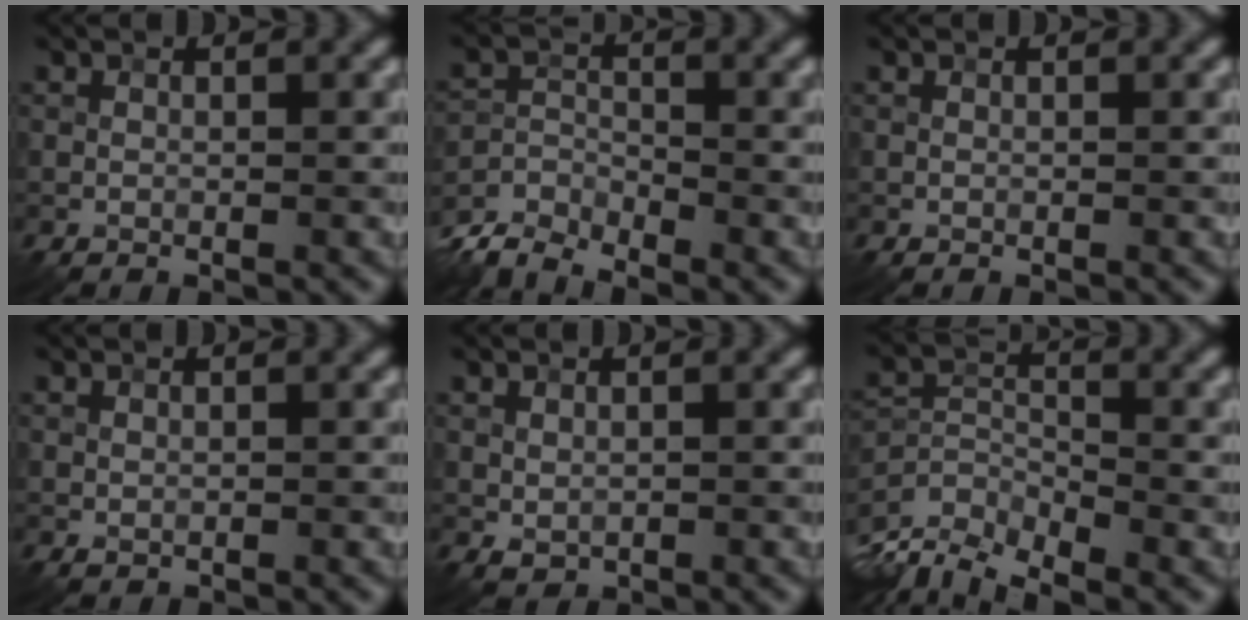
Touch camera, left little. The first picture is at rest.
{"total": 4.4, "force": [-4.0, 1.4, 1.3], "torque": [-0.023, -0.007, -0.092]}
{"total": 0.0}
{"total": 0.0}
{"total": 0.8, "force": [0.1, 0.6, 0.4], "torque": [-0.008, -0.006, 0.007]}
{"total": 6.1, "force": [-5.1, 2.2, 2.6], "torque": [-0.052, -0.017, -0.100]}